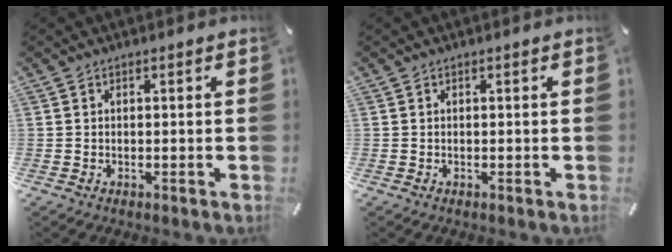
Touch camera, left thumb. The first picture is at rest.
{"total": 0.0}